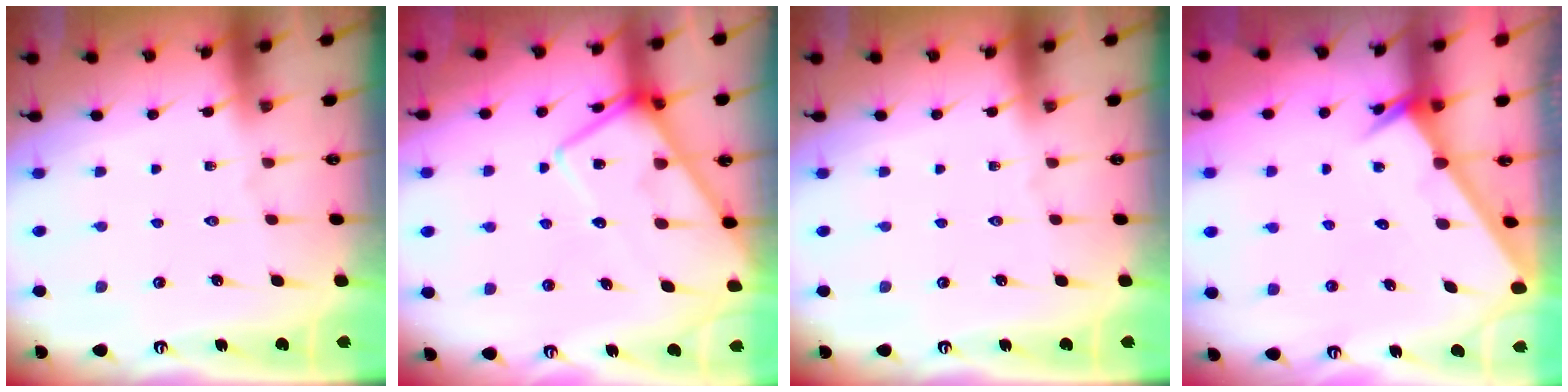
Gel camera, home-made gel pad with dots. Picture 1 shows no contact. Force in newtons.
{"total": 13.2, "press": 13.2, "slide": 1.4}
{"total": 0.0}
{"total": 2.6, "press": 2.6, "slide": 0.0}